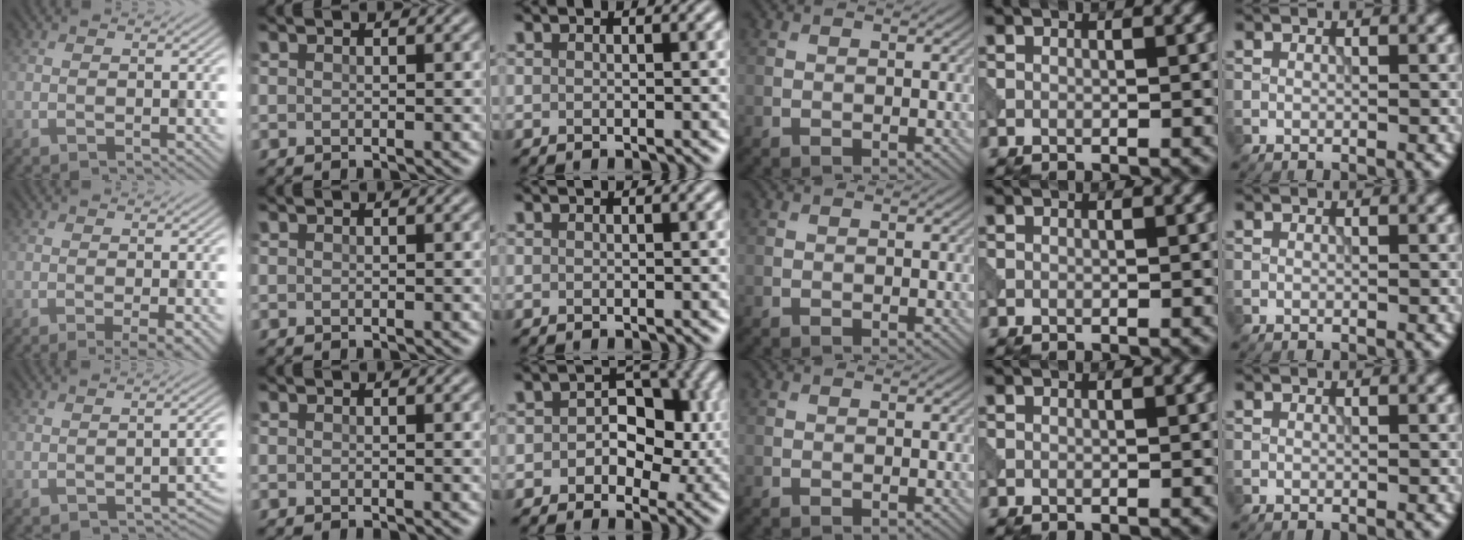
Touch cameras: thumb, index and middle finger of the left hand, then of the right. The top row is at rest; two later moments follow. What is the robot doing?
{"motion": "pour", "object": "beaker"}